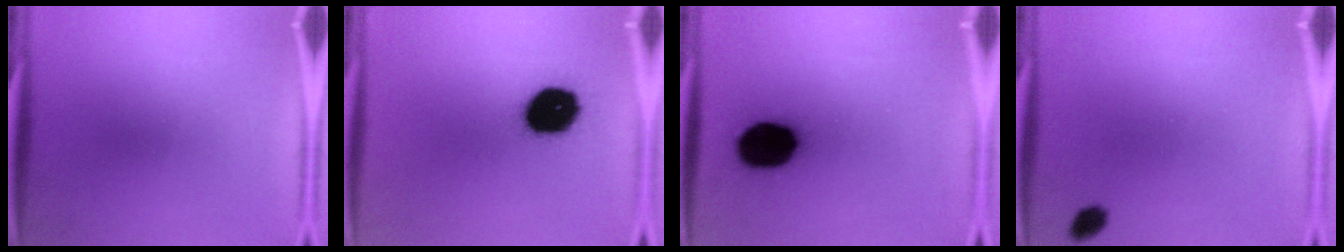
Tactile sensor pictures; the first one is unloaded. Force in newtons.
{"total": 16.3}
{"total": 17.2}
{"total": 2.5}